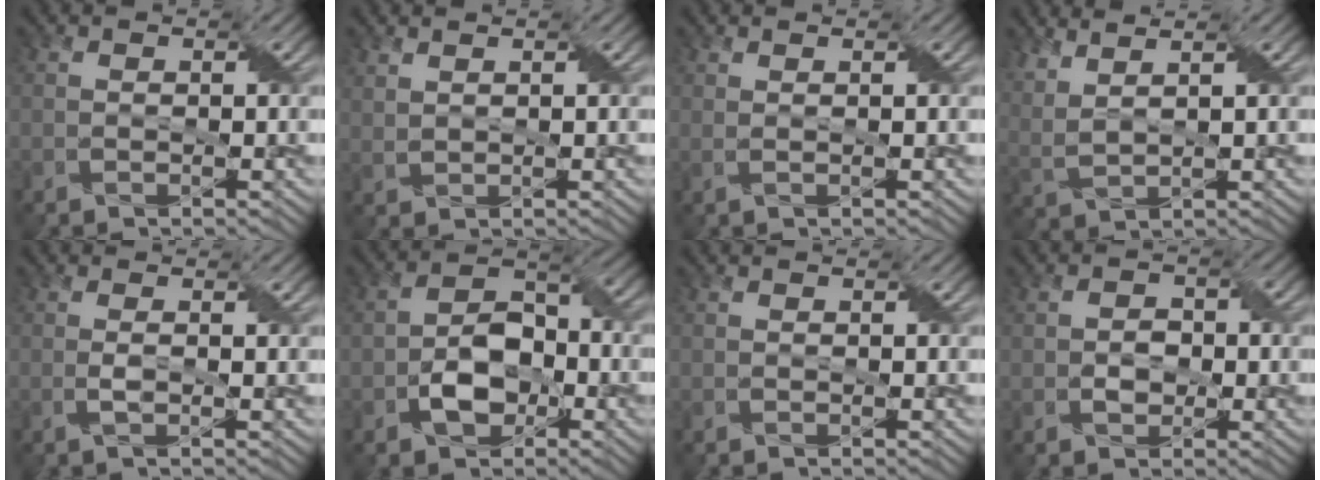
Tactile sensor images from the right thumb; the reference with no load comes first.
{"total": 1.6, "force": [1.3, 0.4, 0.7], "torque": [-0.021, 0.000, 0.033]}
{"total": 0.9, "force": [0.6, 0.0, 0.6], "torque": [-0.019, 0.004, 0.007]}
{"total": 5.2, "force": [4.0, 1.4, 3.0], "torque": [-0.077, 0.009, 0.067]}
{"total": 1.4, "force": [0.0, 0.2, 1.4], "torque": [-0.031, 0.003, -0.001]}
{"total": 6.8, "force": [-2.5, 4.5, 4.5], "torque": [-0.075, 0.004, -0.049]}
{"total": 0.0}
{"total": 2.5, "force": [-0.6, 1.9, 1.5], "torque": [-0.028, -0.002, -0.011]}